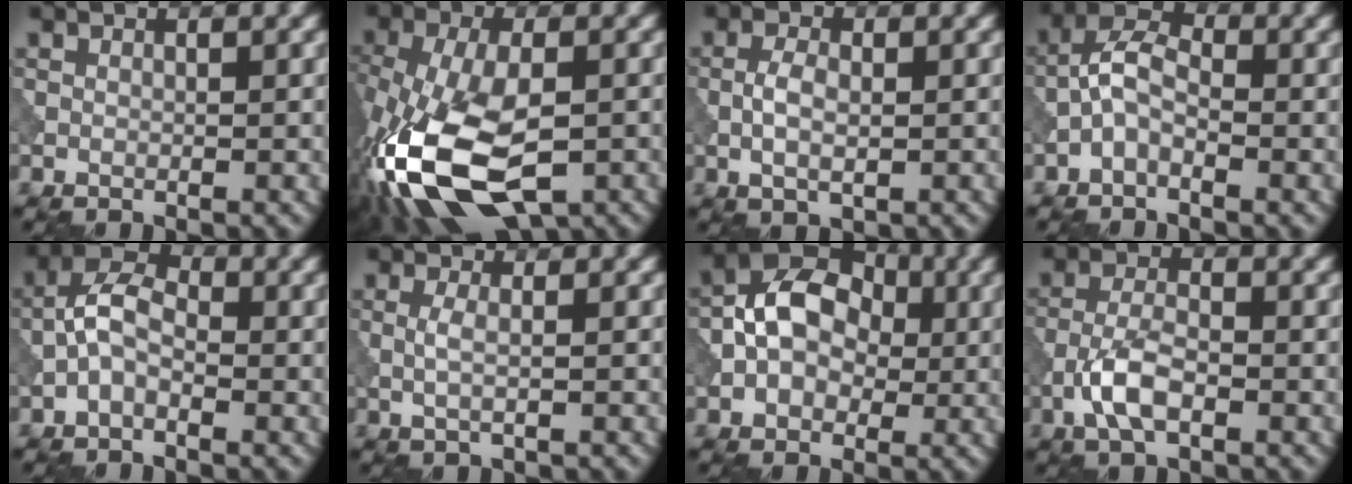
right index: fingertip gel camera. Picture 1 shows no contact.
{"total": 13.7, "force": [-5.1, 6.9, 10.7], "torque": [-0.243, -0.031, -0.086]}
{"total": 3.0, "force": [-0.4, 1.5, 2.5], "torque": [-0.049, 0.002, -0.008]}
{"total": 3.4, "force": [-1.3, 1.7, 2.6], "torque": [-0.053, 0.017, -0.034]}
{"total": 3.6, "force": [-1.1, 2.0, 2.8], "torque": [-0.058, 0.017, -0.029]}
{"total": 1.6, "force": [0.0, 0.3, 1.5], "torque": [-0.033, 0.000, 0.000]}
{"total": 7.8, "force": [-0.1, 5.8, 5.3], "torque": [-0.080, 0.021, -0.017]}
{"total": 4.0, "force": [-1.7, 1.7, 3.2], "torque": [-0.064, 0.004, -0.041]}